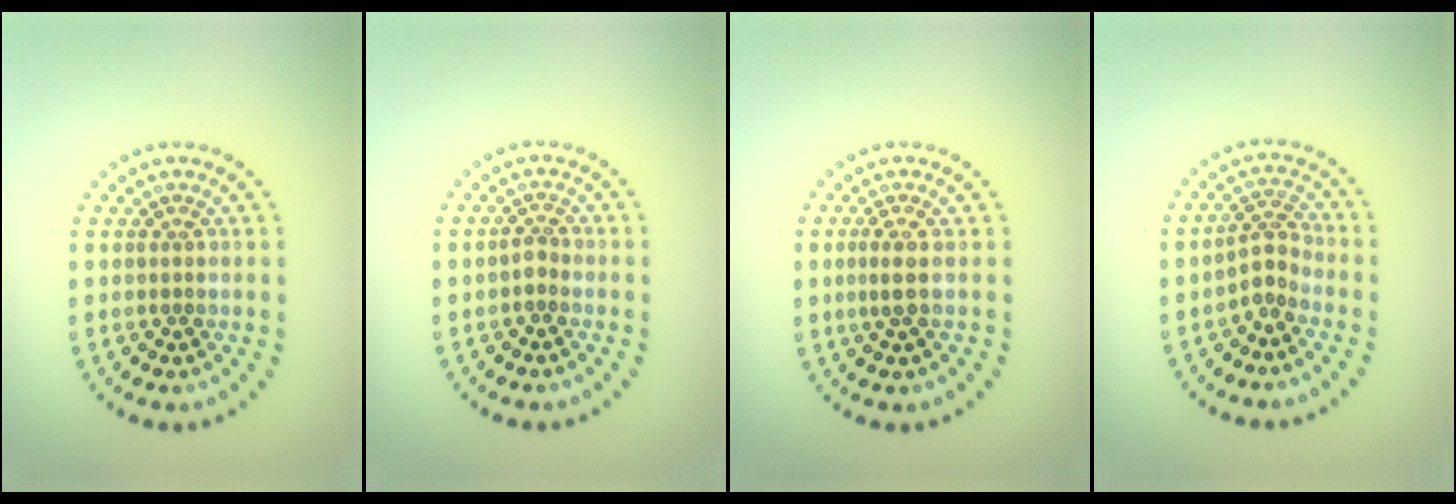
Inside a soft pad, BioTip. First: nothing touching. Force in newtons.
{"total": 1.1, "press": 0.8, "slide": 0.7}
{"total": 1.6, "press": 1.2, "slide": 1.1}
{"total": 2.2, "press": 1.6, "slide": 1.5}